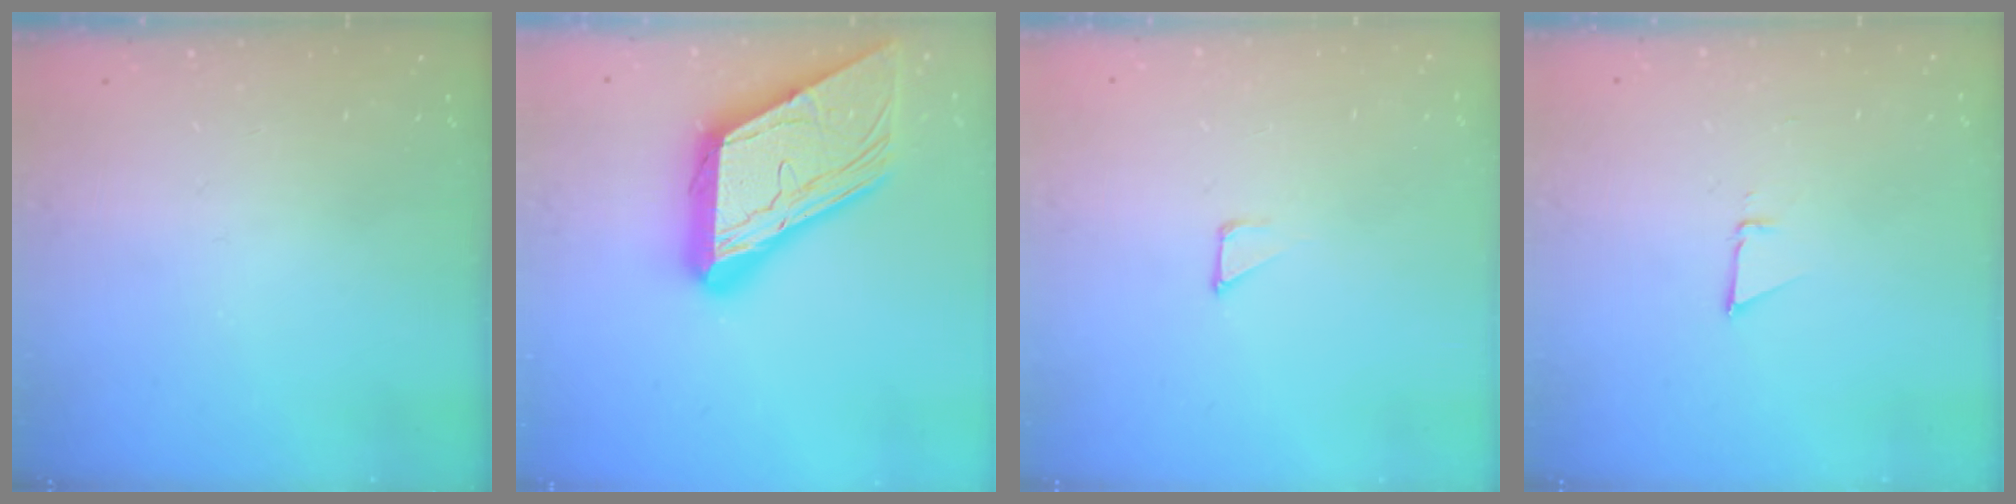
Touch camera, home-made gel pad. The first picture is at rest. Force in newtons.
{"total": 23.0, "press": 22.9, "slide": 2.4}
{"total": 1.7, "press": 1.7, "slide": 0.0}
{"total": 3.0, "press": 2.9, "slide": 0.8}